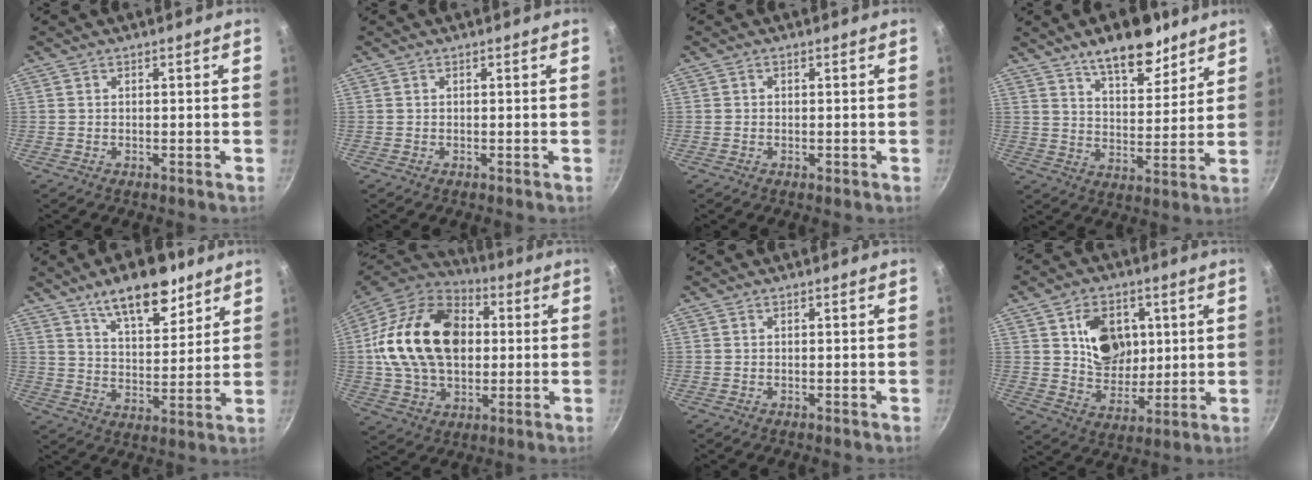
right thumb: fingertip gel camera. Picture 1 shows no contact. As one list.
[{"total": 0.0}, {"total": 0.6, "force": [-0.2, 0.4, 0.4], "torque": [-0.005, 0.002, -0.004]}, {"total": 12.5, "force": [8.8, 5.3, 7.2], "torque": [-0.071, -0.056, 0.136]}, {"total": 13.8, "force": [9.1, 5.8, 8.6], "torque": [-0.099, -0.052, 0.145]}, {"total": 24.8, "force": [2.7, 17.4, 17.6], "torque": [-0.299, 0.026, 0.041]}, {"total": 0.0}, {"total": 11.9, "force": [2.9, 9.1, 7.0], "torque": [-0.071, -0.016, 0.051]}]